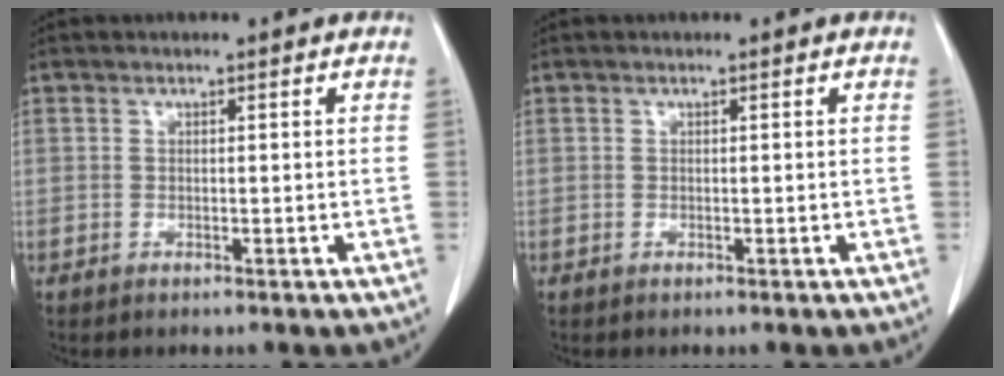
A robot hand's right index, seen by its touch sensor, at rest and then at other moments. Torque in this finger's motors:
{"motor_torque": [0.00, 0.00, 0.00, 0.00]}